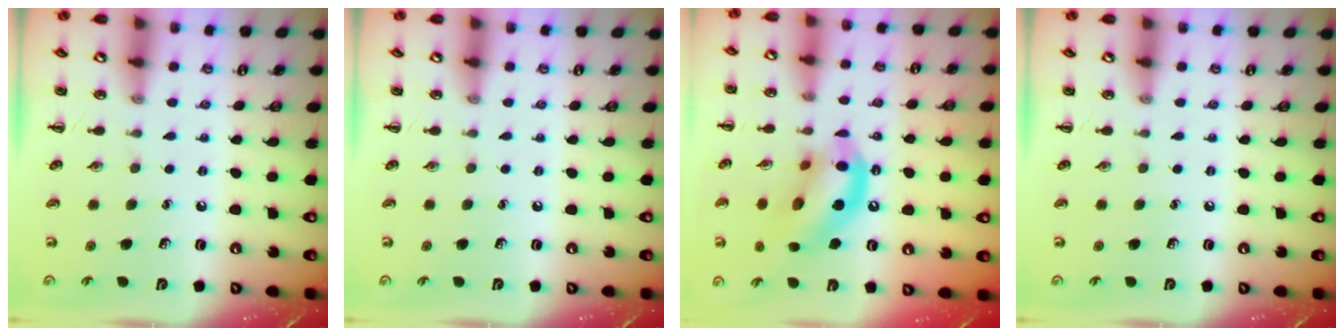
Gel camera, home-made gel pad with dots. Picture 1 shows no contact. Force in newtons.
{"total": 0.0}
{"total": 14.6, "press": 14.4, "slide": 2.5}
{"total": 0.0}